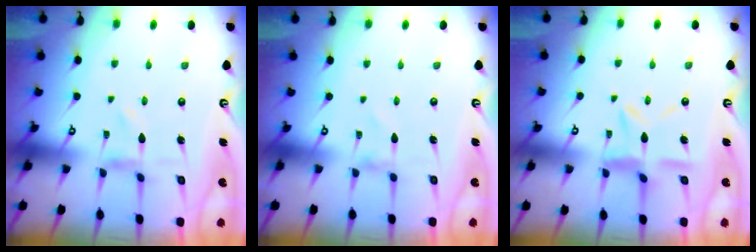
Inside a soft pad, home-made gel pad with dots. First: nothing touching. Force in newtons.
{"total": 0.8, "press": 0.8, "slide": 0.1}
{"total": 10.0, "press": 10.0, "slide": 0.8}